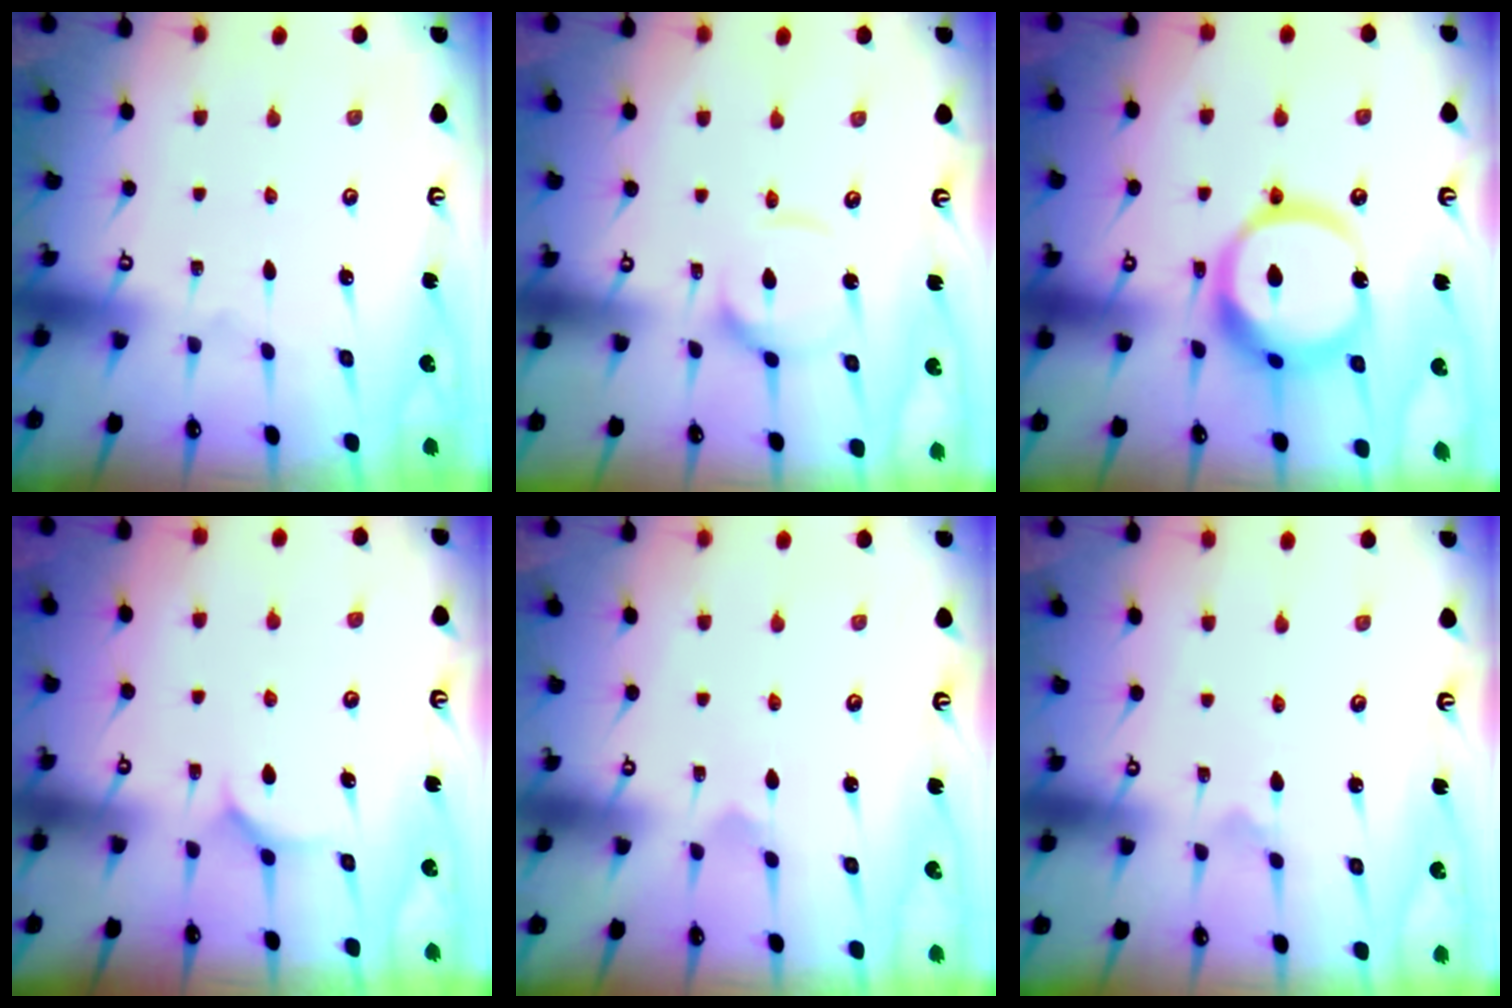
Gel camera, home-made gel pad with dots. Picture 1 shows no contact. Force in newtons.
{"total": 9.7, "press": 9.6, "slide": 0.9}
{"total": 18.3, "press": 18.1, "slide": 2.1}
{"total": 6.1, "press": 6.0, "slide": 0.4}
{"total": 2.6, "press": 2.6, "slide": 0.1}
{"total": 1.7, "press": 1.7, "slide": 0.1}